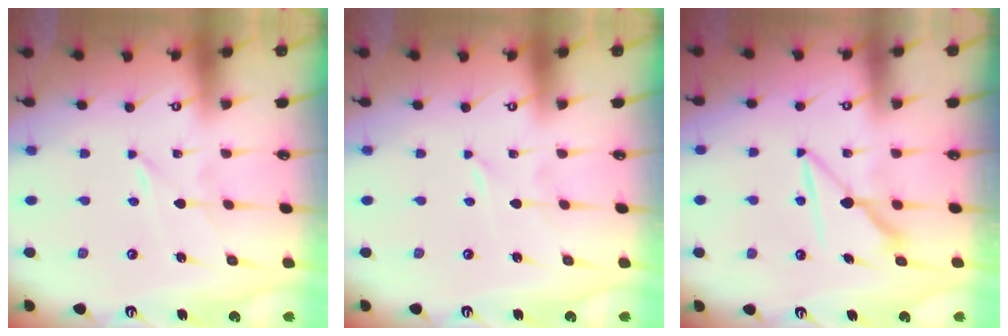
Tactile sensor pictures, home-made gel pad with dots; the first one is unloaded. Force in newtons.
{"total": 0.0}
{"total": 9.1, "press": 9.1, "slide": 0.5}